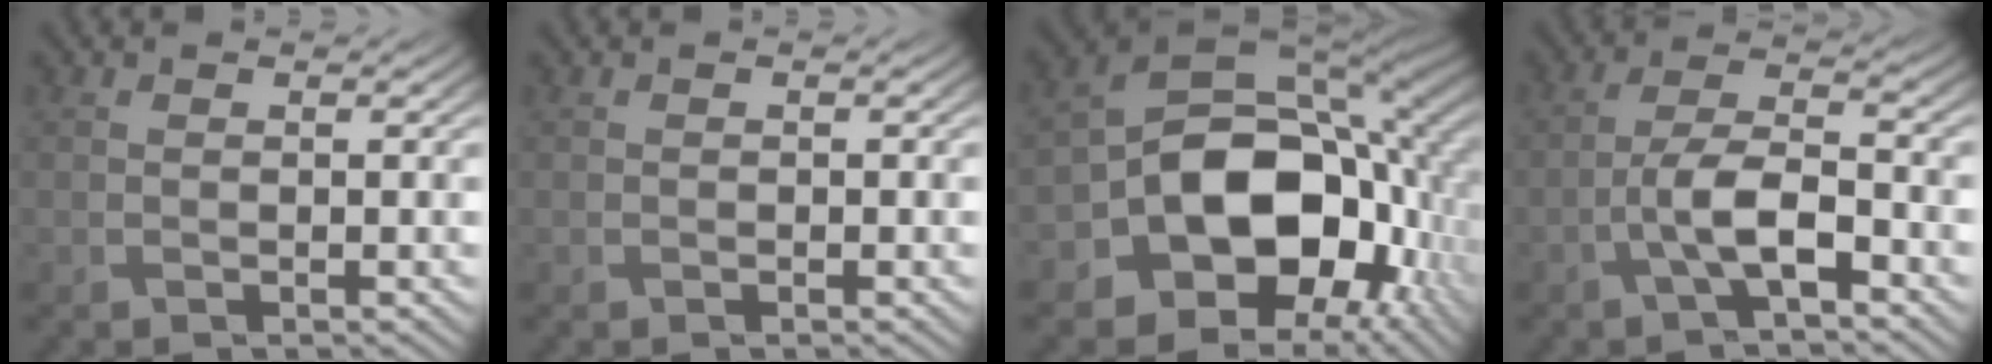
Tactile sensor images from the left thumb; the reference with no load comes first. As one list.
[{"total": 0.0}, {"total": 16.5, "force": [-4.0, 12.0, 10.6], "torque": [-0.170, -0.030, -0.072]}, {"total": 6.1, "force": [-2.8, 1.8, 5.1], "torque": [-0.103, 0.013, -0.060]}]